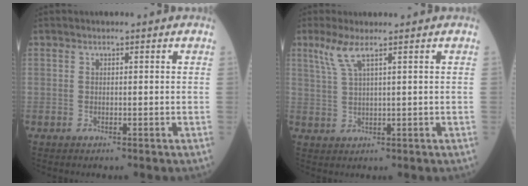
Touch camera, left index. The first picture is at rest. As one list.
[{"total": 3.6, "force": [2.1, -0.1, 2.9], "torque": [-0.076, 0.007, 0.051]}]